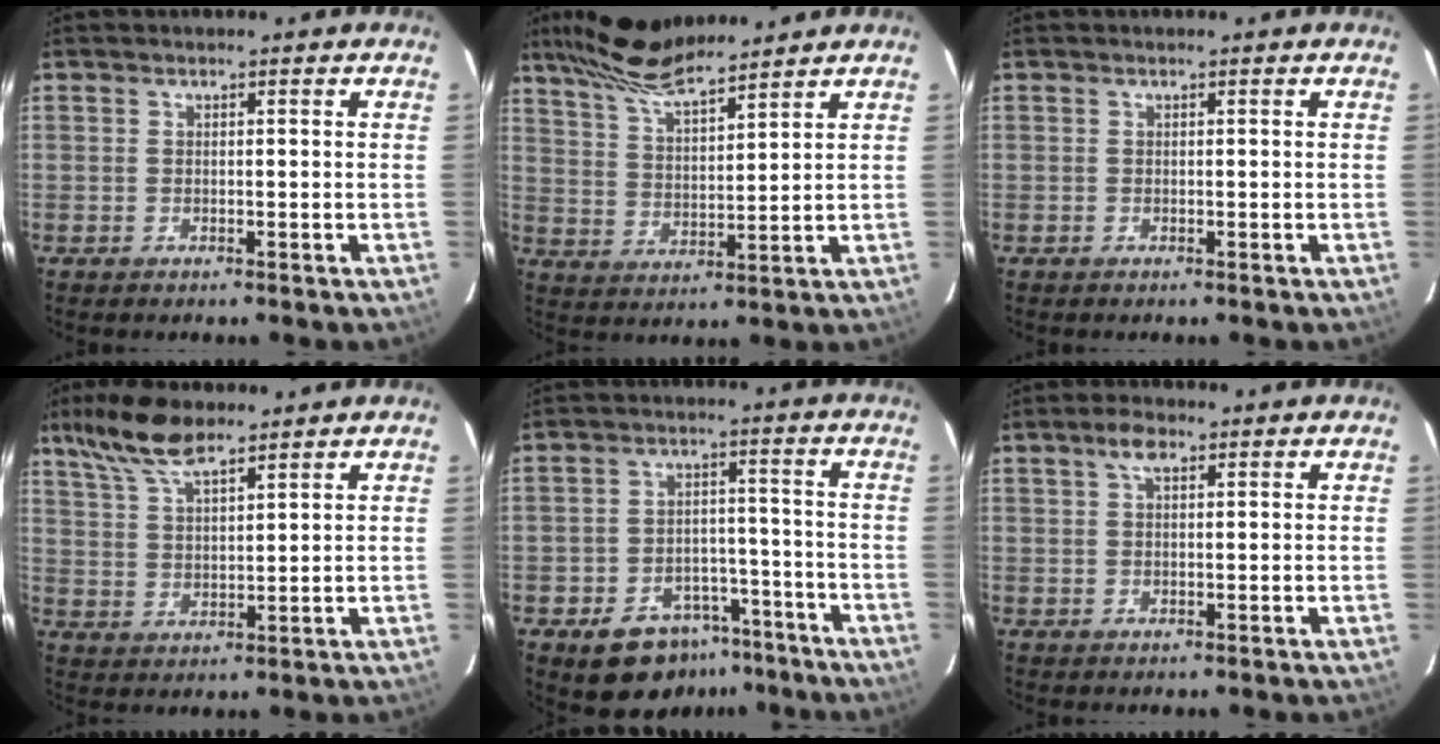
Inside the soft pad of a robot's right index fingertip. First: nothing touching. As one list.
[{"total": 11.7, "force": [10.0, 2.0, 5.7], "torque": [-0.108, 0.017, 0.188]}, {"total": 0.0}, {"total": 9.8, "force": [7.3, 2.9, 5.9], "torque": [-0.119, 0.019, 0.142]}, {"total": 11.4, "force": [-7.5, 7.3, 4.5], "torque": [-0.096, 0.030, -0.087]}, {"total": 3.0, "force": [1.6, 1.3, 2.2], "torque": [-0.042, 0.010, 0.028]}]